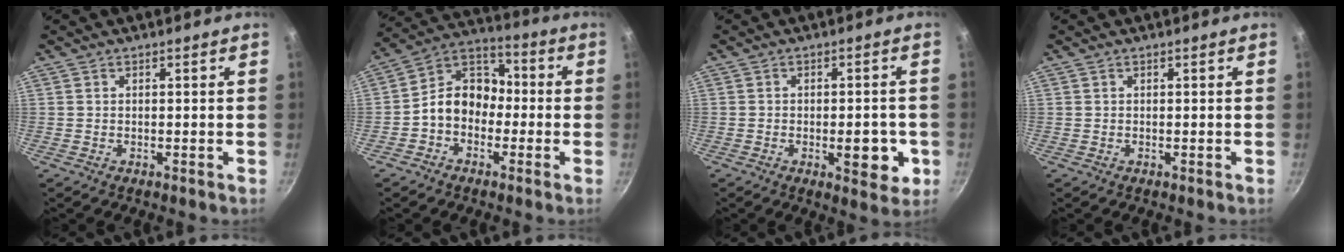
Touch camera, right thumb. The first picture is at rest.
{"total": 10.3, "force": [-2.3, 8.1, 6.0], "torque": [-0.060, 0.048, -0.065]}
{"total": 7.7, "force": [-2.0, 3.6, 6.5], "torque": [-0.056, 0.005, -0.023]}
{"total": 0.0}